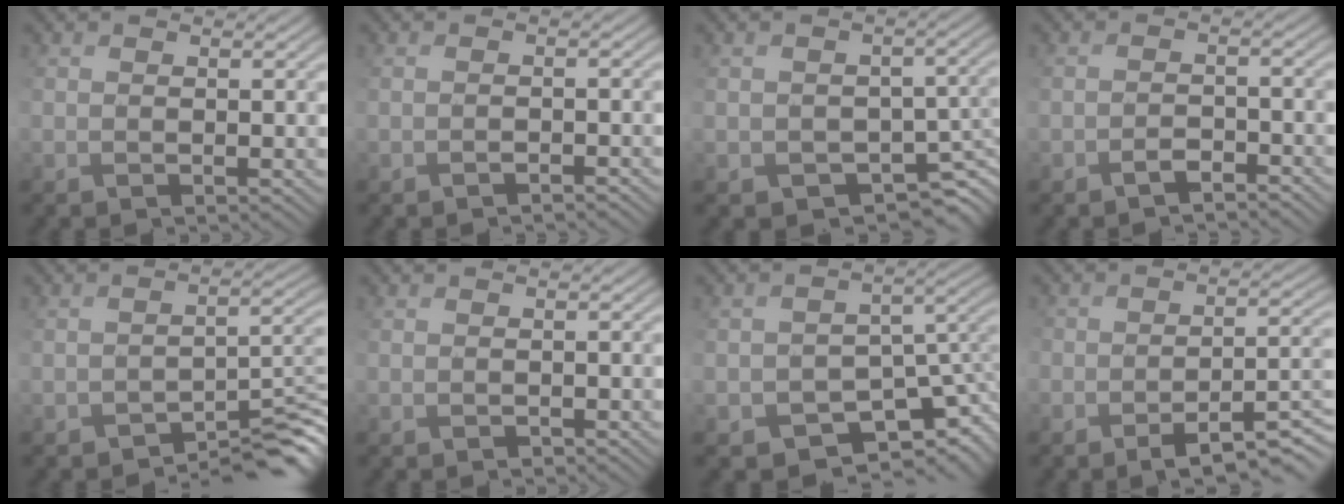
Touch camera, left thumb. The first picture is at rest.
{"total": 1.2, "force": [-1.2, 0.0, 0.2], "torque": [0.006, 0.001, -0.018]}
{"total": 6.0, "force": [-2.4, 4.6, 3.1], "torque": [-0.043, -0.027, -0.029]}
{"total": 1.9, "force": [-1.7, 0.4, 0.7], "torque": [-0.002, 0.007, -0.030]}
{"total": 5.4, "force": [-4.2, 1.7, 2.8], "torque": [-0.017, -0.005, -0.067]}
{"total": 0.6, "force": [-0.5, 0.3, 0.0], "torque": [0.005, -0.002, -0.011]}
{"total": 9.8, "force": [-5.6, 6.6, 4.5], "torque": [-0.072, -0.029, -0.063]}
{"total": 7.4, "force": [-5.0, 2.6, 4.8], "torque": [-0.060, -0.005, -0.078]}